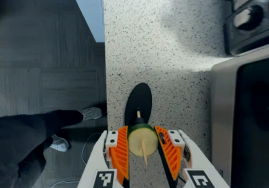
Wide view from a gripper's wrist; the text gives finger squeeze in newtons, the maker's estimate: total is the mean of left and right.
{"total": 10.7, "left": 10.6, "right": 10.8}